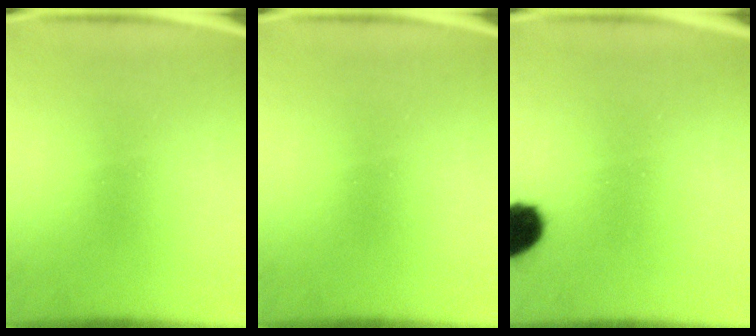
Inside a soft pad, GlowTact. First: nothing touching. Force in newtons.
{"total": 0.0}
{"total": 8.9}